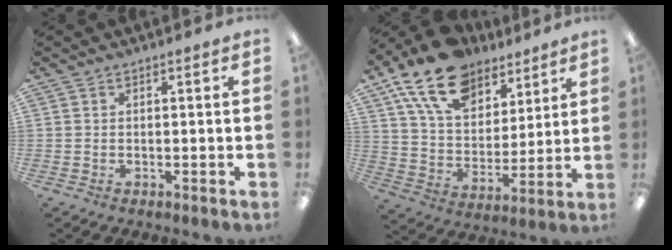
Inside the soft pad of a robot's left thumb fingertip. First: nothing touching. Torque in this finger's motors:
{"motor_torque": [0.74, 0.23, 1.68, -1.09, 0.45]}